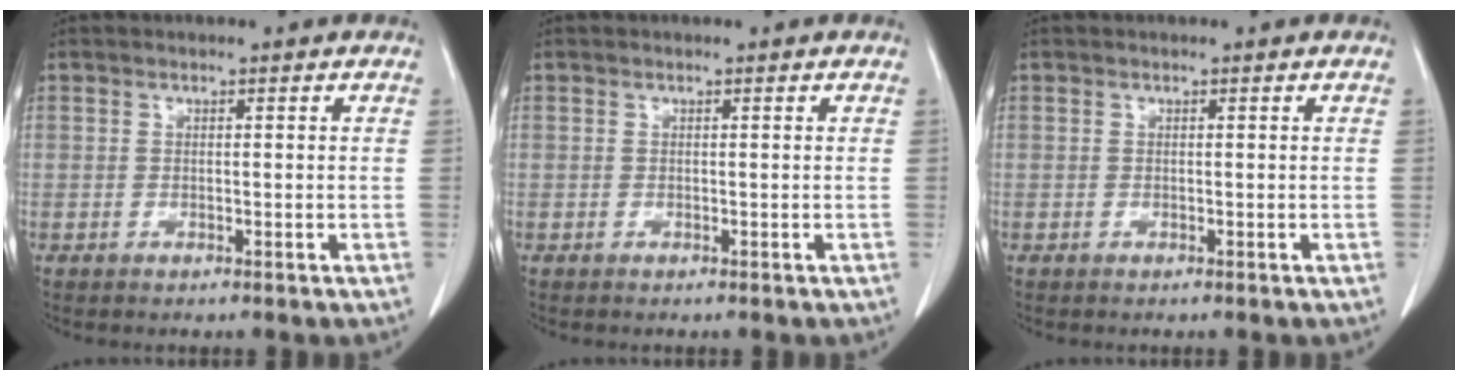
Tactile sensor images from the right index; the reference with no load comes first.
{"total": 0.0}
{"total": 0.0}